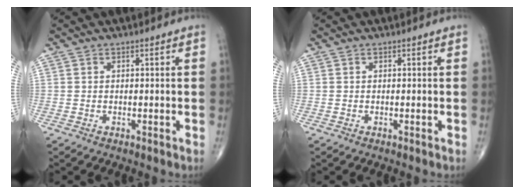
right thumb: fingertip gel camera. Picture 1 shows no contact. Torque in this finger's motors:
{"motor_torque": [0.00, -0.01, -0.03, 0.01, 0.02]}